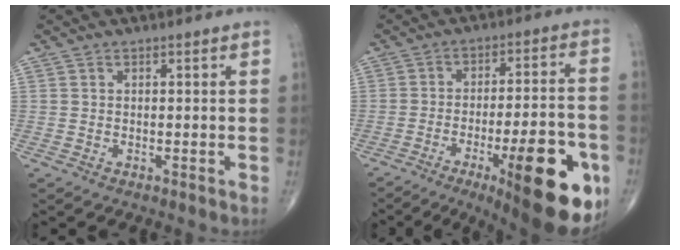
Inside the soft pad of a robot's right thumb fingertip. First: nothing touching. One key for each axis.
{"total": 22.9, "fx": -9.3, "fy": 6.6, "fz": 19.8, "tx": -0.224, "ty": 0.030, "tz": -0.120}